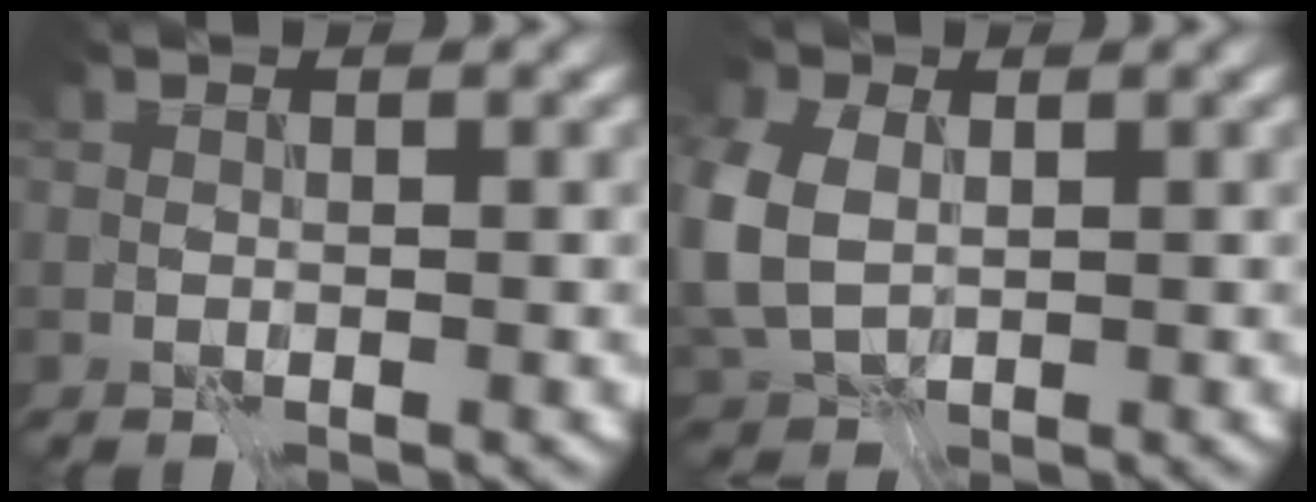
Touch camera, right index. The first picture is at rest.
{"total": 7.6, "force": [0.5, 6.0, 4.7], "torque": [-0.140, -0.005, 0.017]}